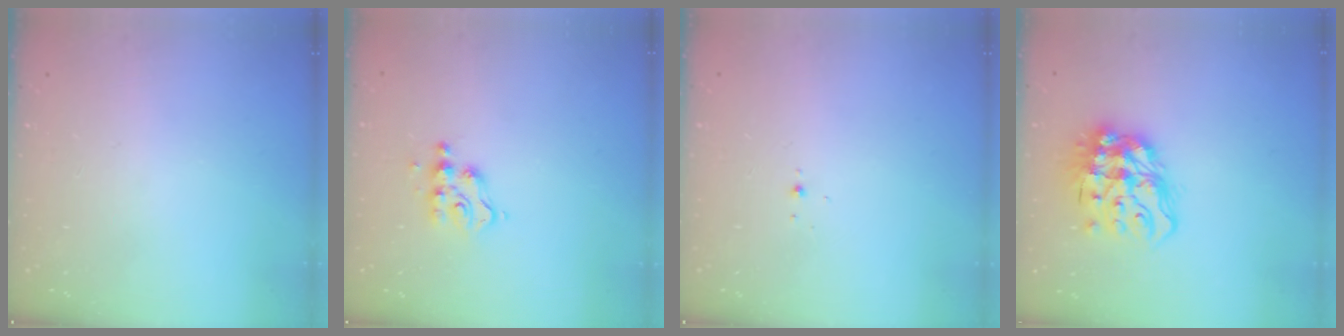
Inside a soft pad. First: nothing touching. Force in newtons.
{"total": 5.8, "press": 5.8, "slide": 0.0}
{"total": 3.0, "press": 2.9, "slide": 0.8}
{"total": 14.6, "press": 14.5, "slide": 1.9}